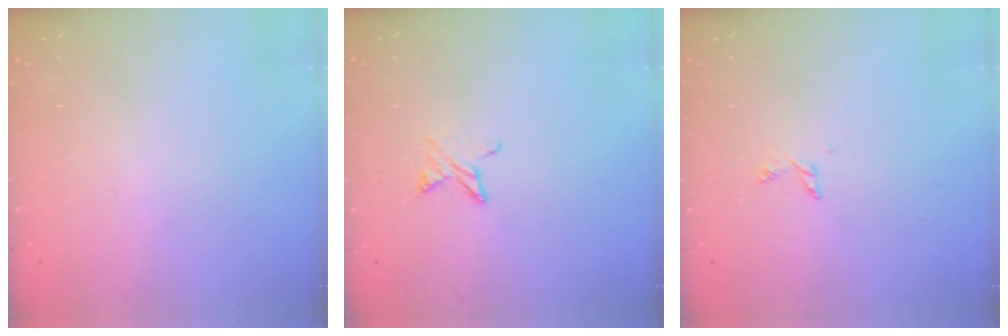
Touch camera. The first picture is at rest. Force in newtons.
{"total": 6.5, "press": 6.5, "slide": 0.4}
{"total": 2.8, "press": 2.8, "slide": 0.2}